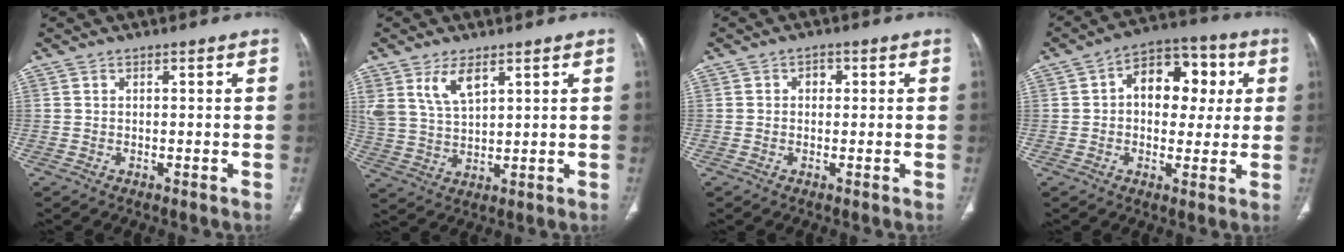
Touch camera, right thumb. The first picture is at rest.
{"total": 7.1, "force": [4.1, 3.2, 4.9], "torque": [-0.090, -0.021, 0.088]}
{"total": 1.8, "force": [0.2, 1.5, 1.0], "torque": [-0.004, 0.005, -0.001]}
{"total": 12.9, "force": [2.3, 8.7, 9.2], "torque": [-0.081, 0.019, 0.025]}